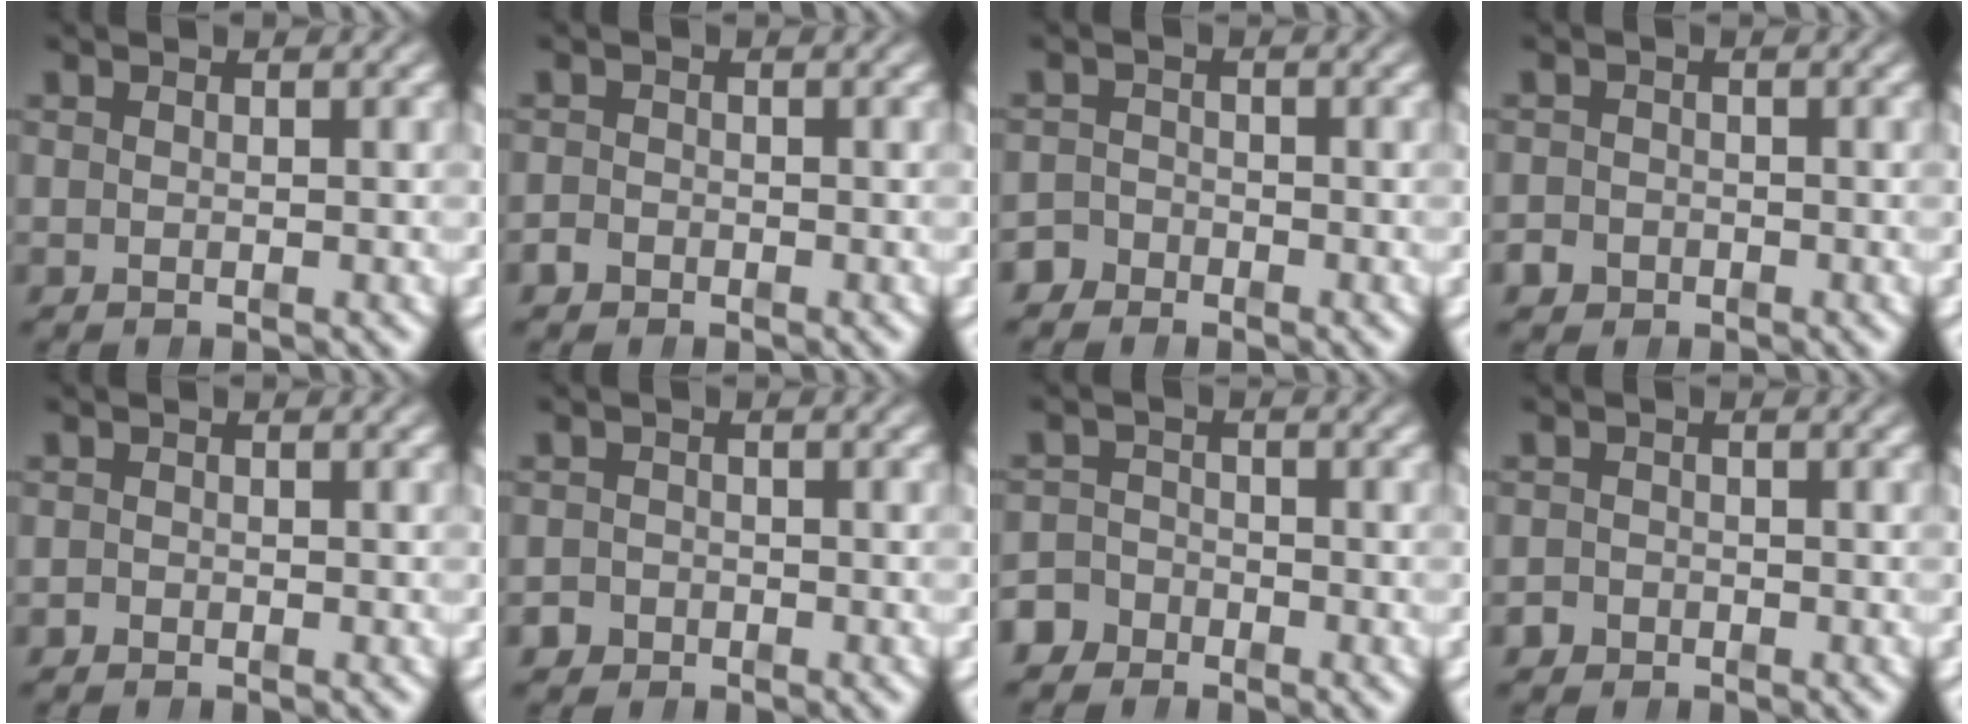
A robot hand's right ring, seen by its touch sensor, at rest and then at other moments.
{"total": 1.3, "force": [-1.0, 0.7, 0.0], "torque": [-0.001, -0.010, -0.016]}
{"total": 2.5, "force": [-2.1, 1.3, -0.2], "torque": [0.003, -0.014, -0.036]}
{"total": 2.0, "force": [-1.3, 1.5, 0.1], "torque": [-0.005, -0.017, -0.019]}
{"total": 0.6, "force": [-0.6, 0.0, -0.2], "torque": [0.003, -0.009, -0.007]}
{"total": 2.2, "force": [-1.5, 1.6, -0.1], "torque": [-0.001, -0.017, -0.022]}
{"total": 3.2, "force": [-2.6, 1.9, 0.2], "torque": [-0.003, -0.013, -0.044]}
{"total": 1.7, "force": [-1.3, 1.1, -0.1], "torque": [0.001, -0.015, -0.018]}